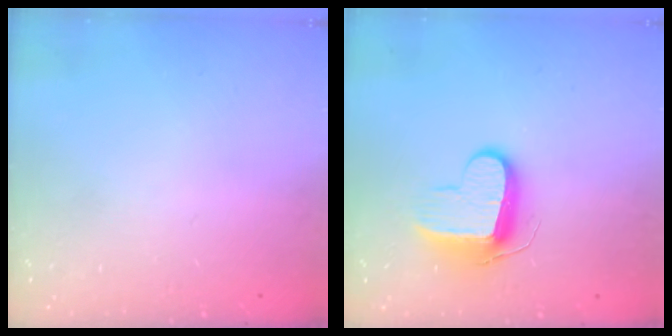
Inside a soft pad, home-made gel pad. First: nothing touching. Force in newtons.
{"total": 9.6, "press": 9.6, "slide": 0.6}